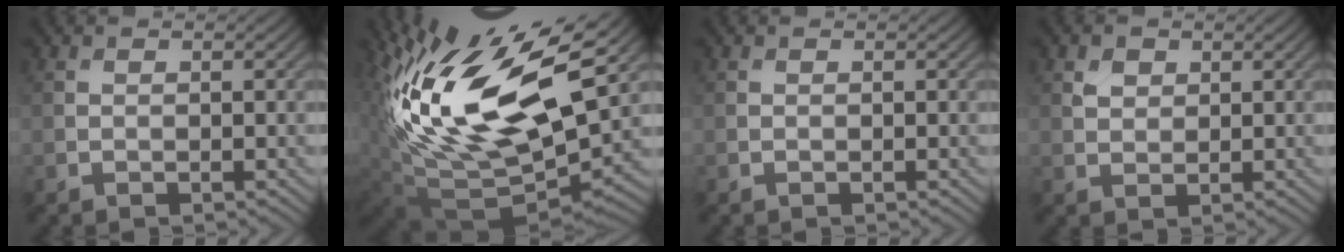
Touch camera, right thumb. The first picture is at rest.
{"total": 17.9, "force": [5.8, 8.7, 14.5], "torque": [-0.303, -0.005, 0.105]}
{"total": 0.0}
{"total": 1.8, "force": [1.0, 1.3, 0.7], "torque": [-0.017, -0.001, 0.019]}